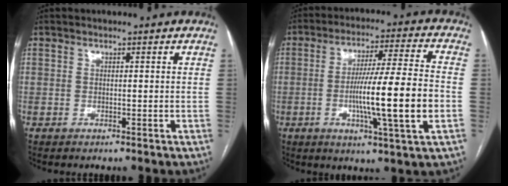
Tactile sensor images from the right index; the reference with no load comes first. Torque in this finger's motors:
{"motor_torque": [2.14, 0.00, 1.05, 0.21]}